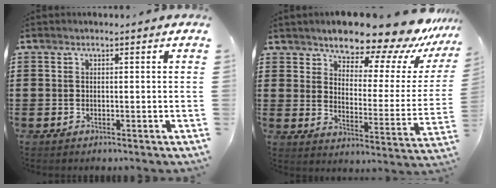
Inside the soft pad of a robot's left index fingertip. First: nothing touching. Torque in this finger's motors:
{"motor_torque": [2.14, 0.00, 1.05, 0.19]}